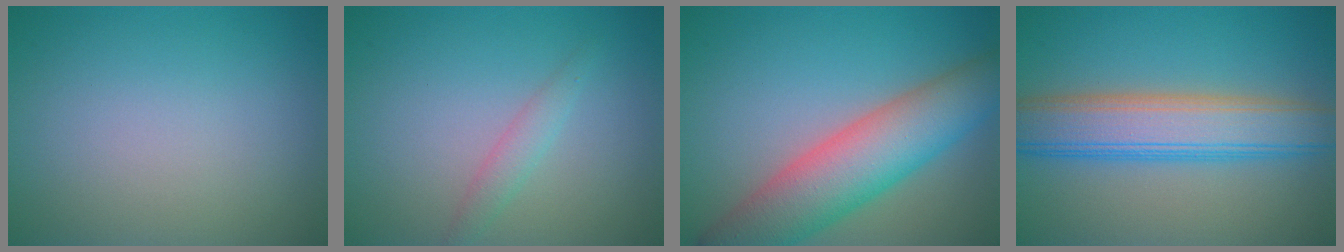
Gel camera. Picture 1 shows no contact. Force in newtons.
{"total": 1.5, "press": 1.5, "slide": 0.1}
{"total": 8.7, "press": 8.7, "slide": 0.3}
{"total": 7.2, "press": 7.2, "slide": 0.4}